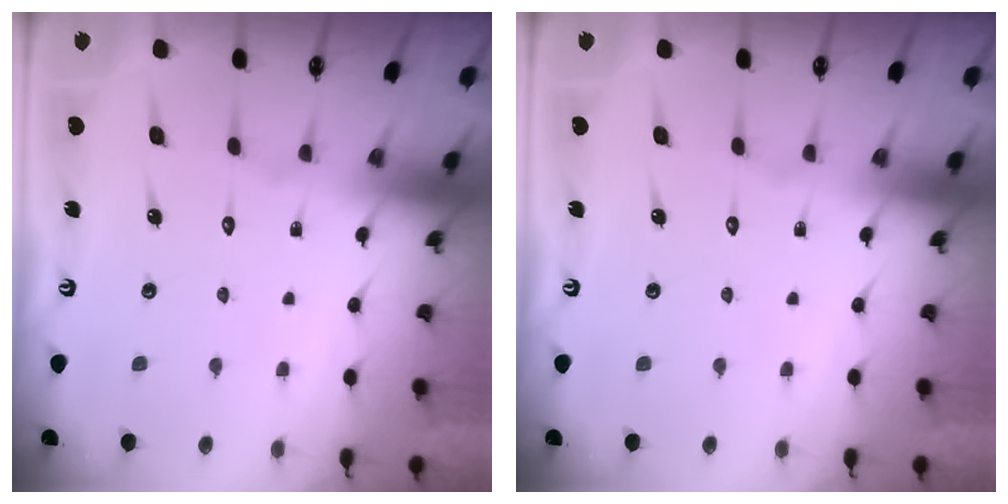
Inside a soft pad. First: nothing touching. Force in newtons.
{"total": 0.0}